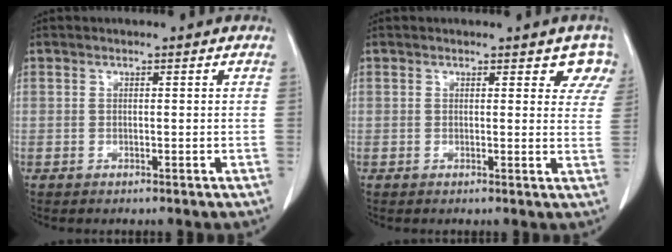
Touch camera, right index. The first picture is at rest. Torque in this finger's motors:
{"motor_torque": [0.08, 0.16, 0.05, 0.00]}